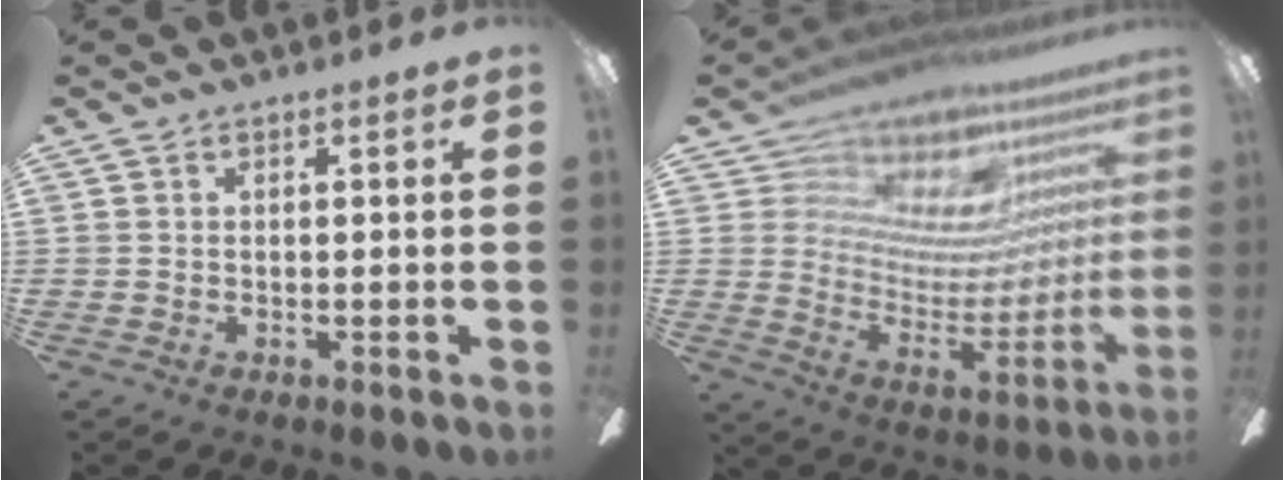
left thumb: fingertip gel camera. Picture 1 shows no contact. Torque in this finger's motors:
{"motor_torque": [0.19, 0.87, 1.30, -1.47, 0.18]}